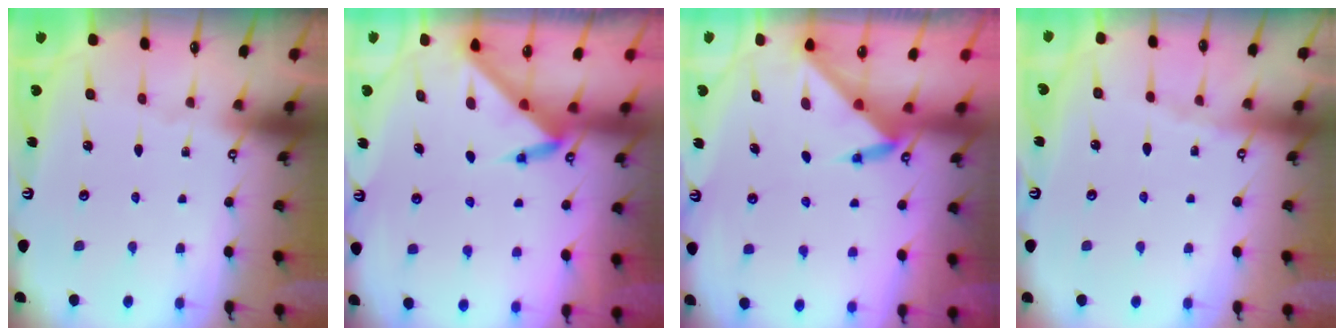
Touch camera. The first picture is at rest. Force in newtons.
{"total": 3.4, "press": 3.4, "slide": 0.2}
{"total": 3.4, "press": 3.4, "slide": 0.4}
{"total": 3.3, "press": 3.2, "slide": 0.5}